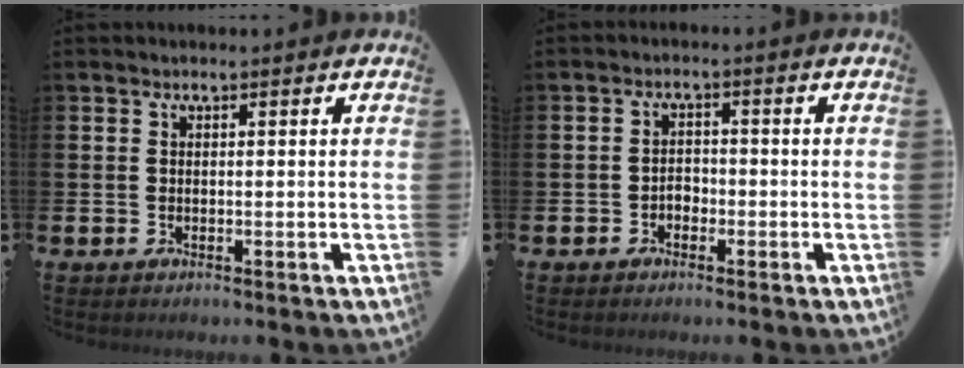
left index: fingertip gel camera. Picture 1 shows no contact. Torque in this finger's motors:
{"motor_torque": [-0.11, 0.08, 0.01, -0.01]}